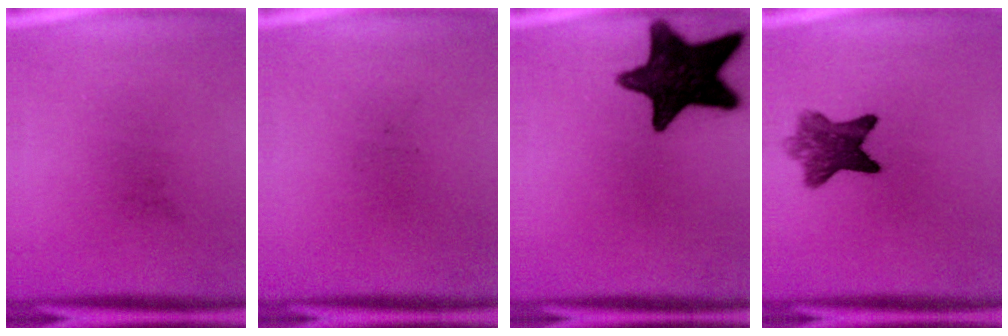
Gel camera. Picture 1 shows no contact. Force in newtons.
{"total": 0.0}
{"total": 17.3}
{"total": 7.0}